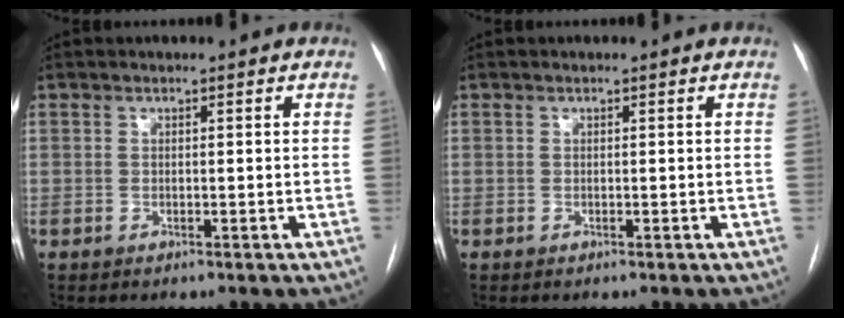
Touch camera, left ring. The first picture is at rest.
{"total": 0.0}